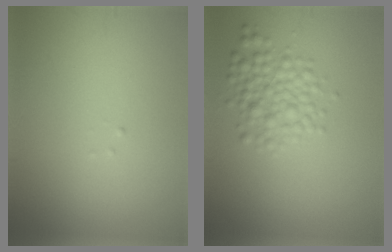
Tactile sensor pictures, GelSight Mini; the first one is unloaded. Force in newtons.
{"total": 3.7, "press": 3.6, "slide": 0.1}